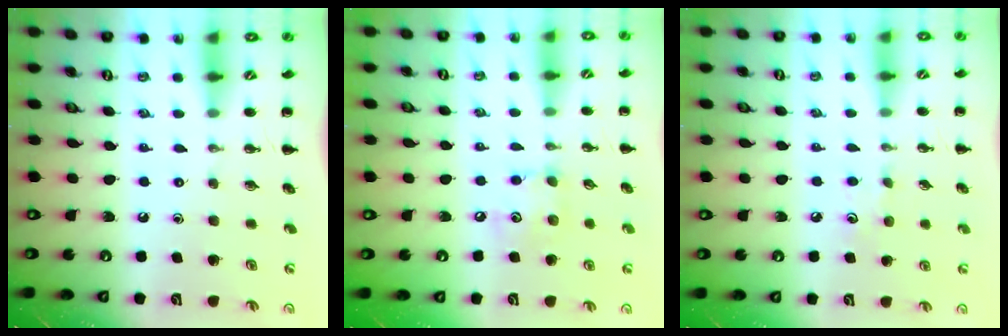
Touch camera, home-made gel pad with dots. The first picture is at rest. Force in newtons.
{"total": 6.4, "press": 6.4, "slide": 0.6}
{"total": 6.2, "press": 6.0, "slide": 1.6}